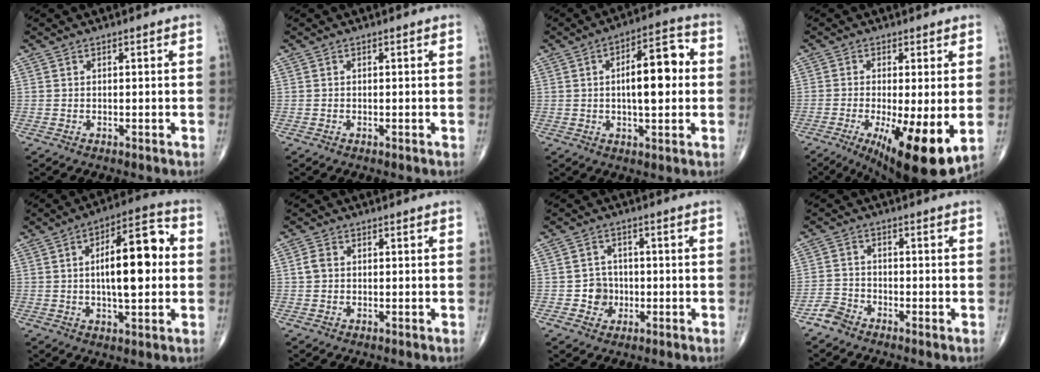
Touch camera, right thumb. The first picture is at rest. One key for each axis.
{"total": 0.0}
{"total": 12.2, "fx": 1.0, "fy": 4.8, "fz": 11.1, "tx": -0.156, "ty": 0.019, "tz": 0.010}
{"total": 15.1, "fx": -4.0, "fy": 3.9, "fz": 14.1, "tx": -0.202, "ty": -0.026, "tz": -0.049}
{"total": 15.3, "fx": 1.2, "fy": 5.9, "fz": 14.1, "tx": -0.206, "ty": 0.020, "tz": 0.013}
{"total": 2.1, "fx": 0.2, "fy": 1.7, "fz": 1.2, "tx": -0.024, "ty": 0.006, "tz": 0.002}
{"total": 4.3, "fx": -0.9, "fy": 4.1, "fz": 1.2, "tx": 0.009, "ty": 0.011, "tz": -0.018}
{"total": 3.0, "fx": -2.5, "fy": 1.6, "fz": 0.5, "tx": -0.005, "ty": 0.005, "tz": -0.059}